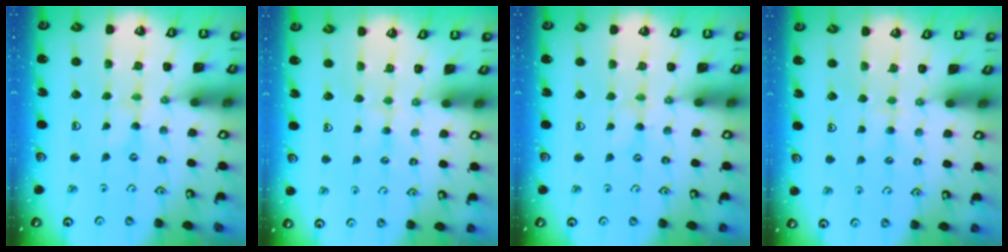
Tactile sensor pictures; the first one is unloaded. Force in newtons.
{"total": 2.3, "press": 2.2, "slide": 0.4}
{"total": 1.8, "press": 1.8, "slide": 0.2}
{"total": 2.6, "press": 2.5, "slide": 0.5}